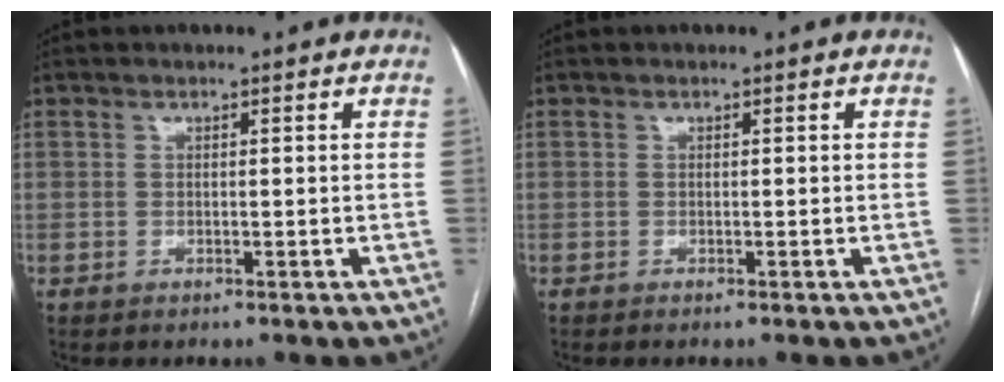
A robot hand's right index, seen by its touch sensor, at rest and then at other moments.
{"total": 0.0}